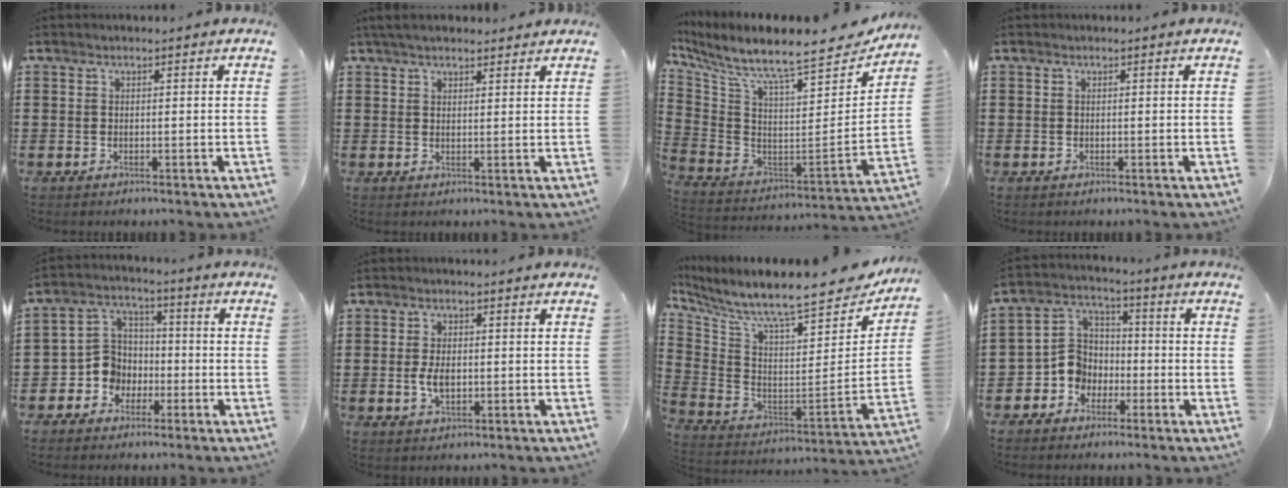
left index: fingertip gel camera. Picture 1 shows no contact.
{"total": 3.1, "force": [2.7, 0.7, 1.3], "torque": [-0.032, 0.003, 0.051]}
{"total": 8.6, "force": [7.5, 0.6, 4.1], "torque": [-0.108, -0.077, 0.120]}
{"total": 0.0}
{"total": 6.7, "force": [-2.3, 5.9, 1.9], "torque": [-0.073, 0.008, -0.049]}
{"total": 3.7, "force": [-0.3, 2.0, 3.2], "torque": [-0.068, 0.002, -0.007]}
{"total": 8.6, "force": [7.7, 0.7, 3.9], "torque": [-0.103, -0.073, 0.124]}
{"total": 6.5, "force": [-2.6, 5.6, 1.8], "torque": [-0.070, 0.005, -0.056]}